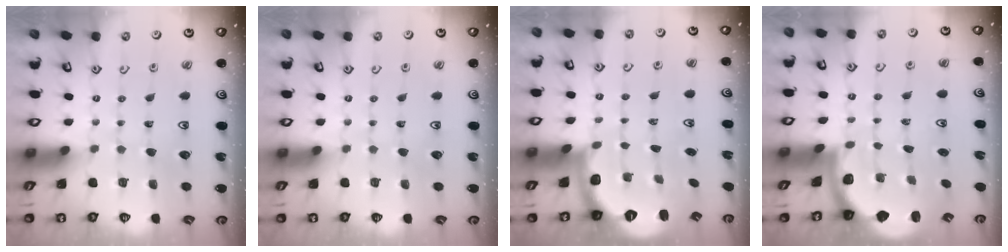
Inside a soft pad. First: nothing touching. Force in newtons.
{"total": 0.0}
{"total": 2.7, "press": 1.7, "slide": 2.1}
{"total": 2.0, "press": 2.0, "slide": 0.5}